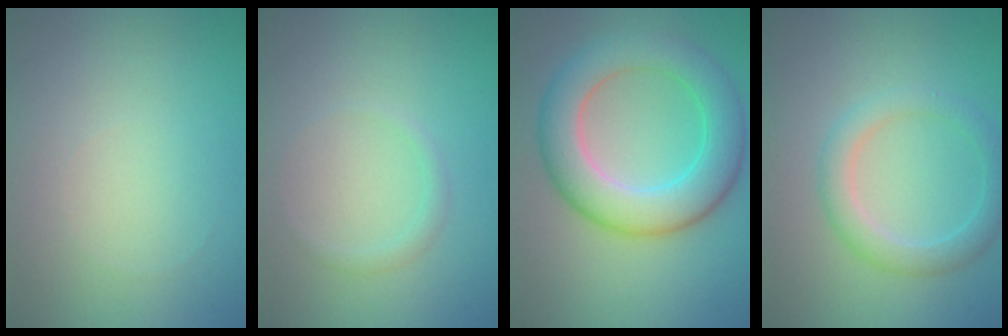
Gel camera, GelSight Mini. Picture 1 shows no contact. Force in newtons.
{"total": 0.9, "press": 0.9, "slide": 0.1}
{"total": 7.3, "press": 7.3, "slide": 0.1}
{"total": 3.0, "press": 3.0, "slide": 0.2}